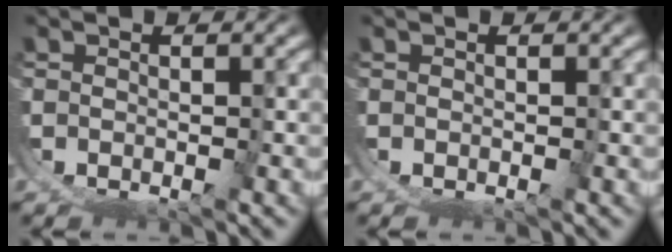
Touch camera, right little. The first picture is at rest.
{"total": 0.0}